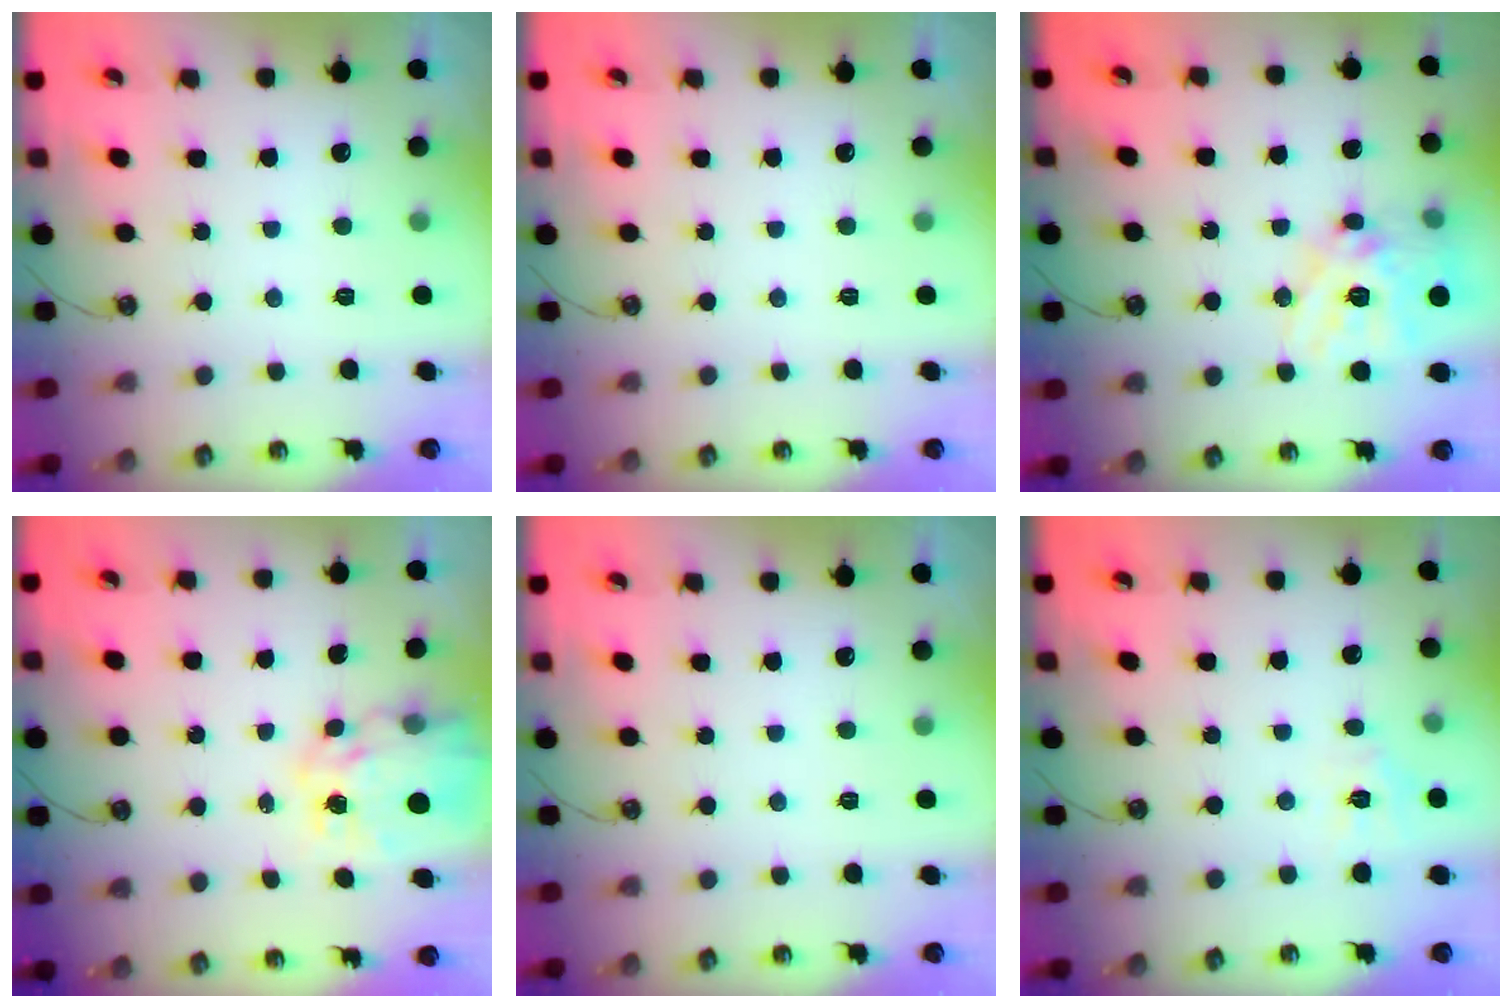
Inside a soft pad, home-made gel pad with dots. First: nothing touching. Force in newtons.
{"total": 0.0}
{"total": 18.5, "press": 18.3, "slide": 2.2}
{"total": 11.1, "press": 11.0, "slide": 1.0}
{"total": 0.0}
{"total": 5.5, "press": 5.5, "slide": 0.5}